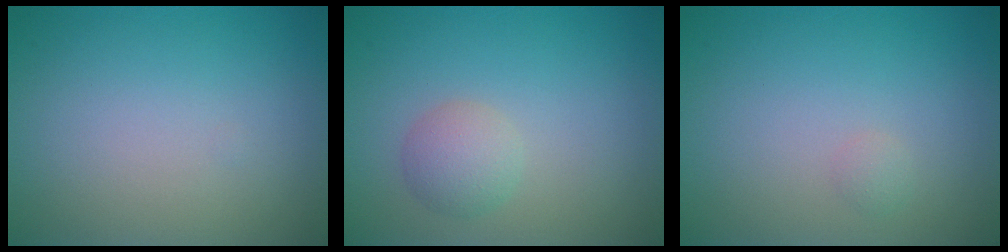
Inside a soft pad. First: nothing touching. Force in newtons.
{"total": 2.1, "press": 2.1, "slide": 0.1}
{"total": 0.6, "press": 0.6, "slide": 0.0}